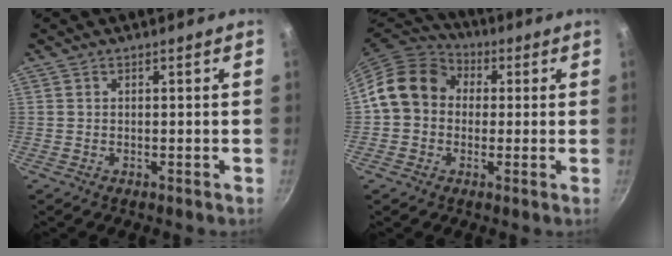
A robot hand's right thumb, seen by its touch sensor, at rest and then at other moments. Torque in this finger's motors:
{"motor_torque": [1.00, 1.84, 0.05, -0.06, 0.08]}